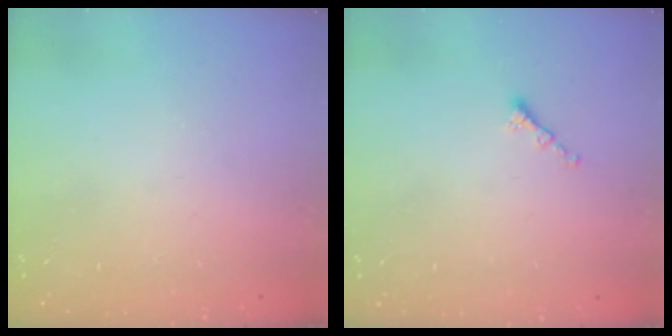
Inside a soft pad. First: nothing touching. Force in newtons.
{"total": 1.3, "press": 1.2, "slide": 0.6}